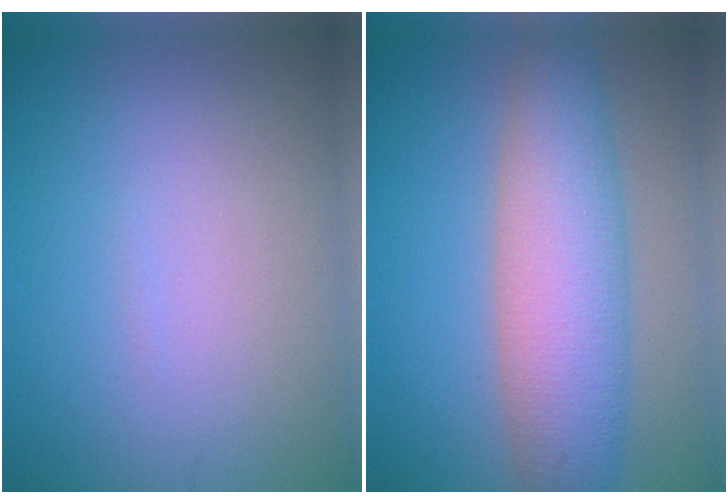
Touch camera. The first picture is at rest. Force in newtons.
{"total": 7.8, "press": 7.8, "slide": 0.4}